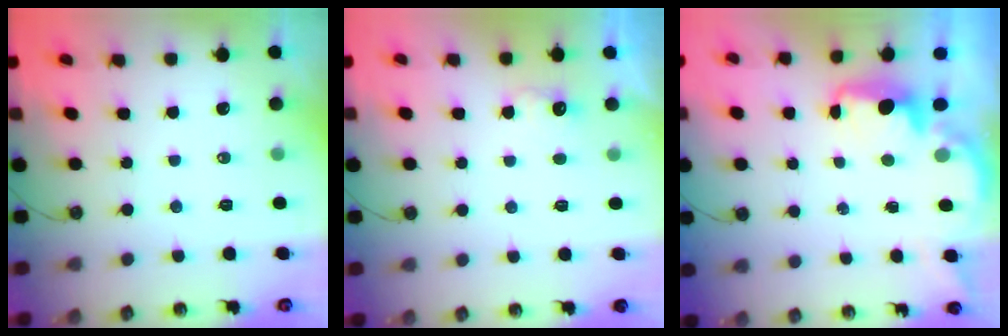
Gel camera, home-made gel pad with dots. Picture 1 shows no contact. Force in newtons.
{"total": 4.3, "press": 4.3, "slide": 0.8}
{"total": 2.3, "press": 2.2, "slide": 0.8}